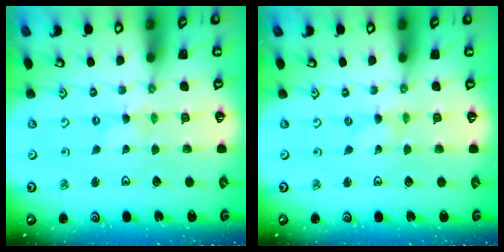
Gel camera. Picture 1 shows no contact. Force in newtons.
{"total": 0.0}